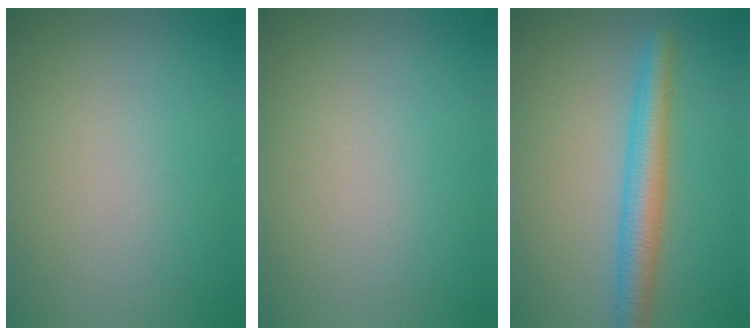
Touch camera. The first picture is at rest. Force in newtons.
{"total": 0.0}
{"total": 4.3, "press": 4.3, "slide": 0.1}